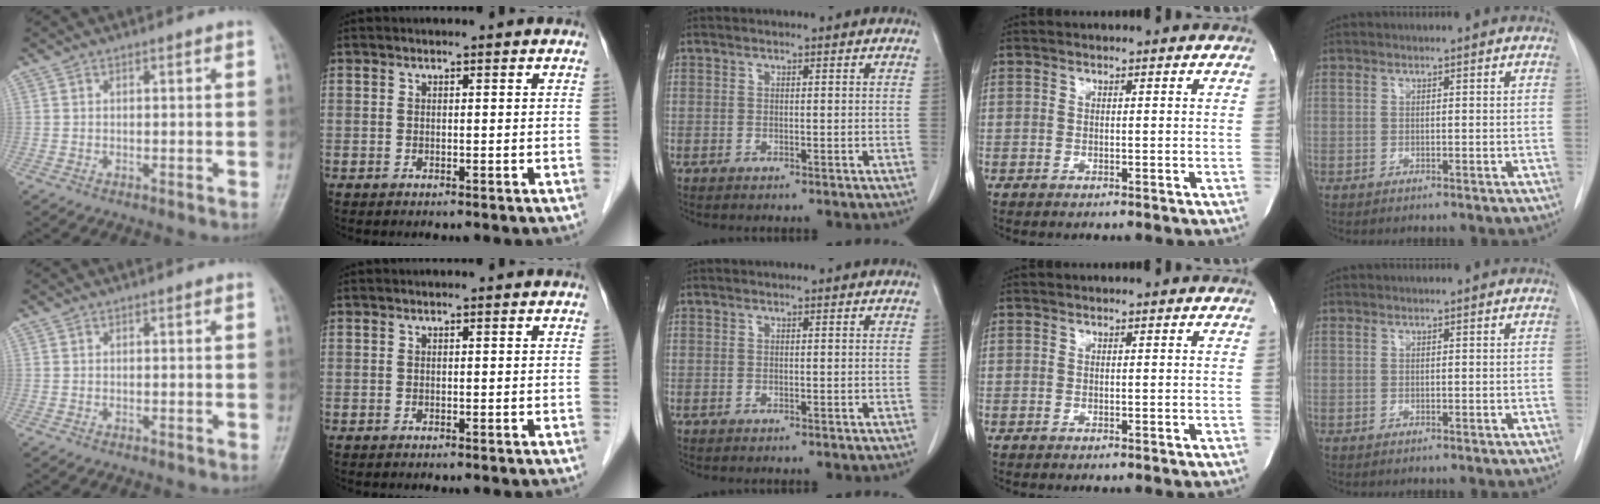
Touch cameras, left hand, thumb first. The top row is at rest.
{}